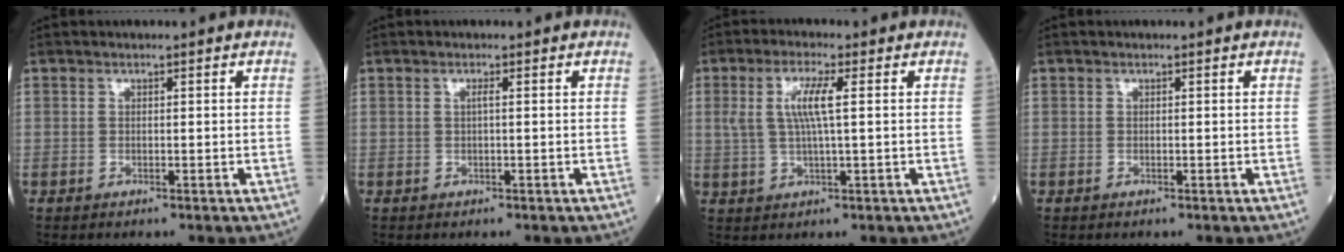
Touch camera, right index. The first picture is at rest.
{"total": 0.6, "force": [0.1, -0.1, 0.6], "torque": [-0.011, 0.000, 0.002]}
{"total": 5.4, "force": [1.2, 0.3, 5.2], "torque": [-0.114, 0.011, 0.028]}
{"total": 0.0}